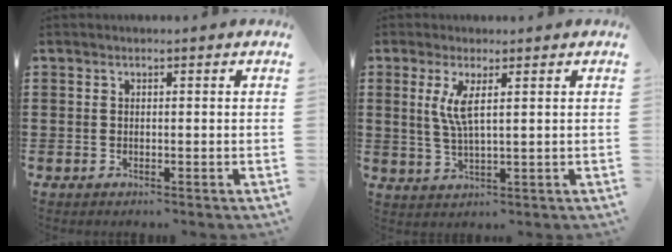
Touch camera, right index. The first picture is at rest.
{"total": 4.3, "force": [1.4, 0.7, 4.0], "torque": [-0.084, -0.001, 0.022]}